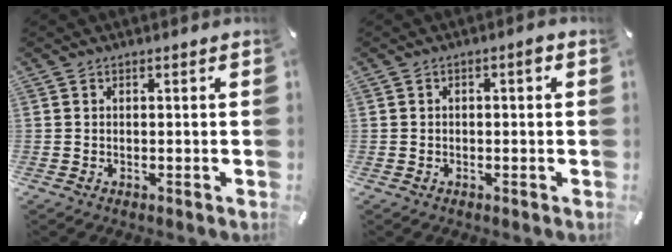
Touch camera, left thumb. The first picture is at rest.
{"total": 2.0, "force": [0.0, 0.9, 1.7], "torque": [-0.026, 0.005, -0.005]}